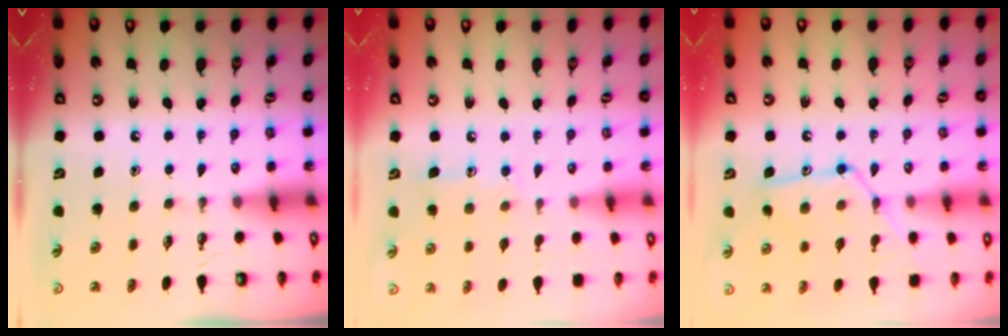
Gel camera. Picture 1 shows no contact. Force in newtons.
{"total": 8.4, "press": 8.4, "slide": 0.5}
{"total": 12.7, "press": 12.7, "slide": 0.7}